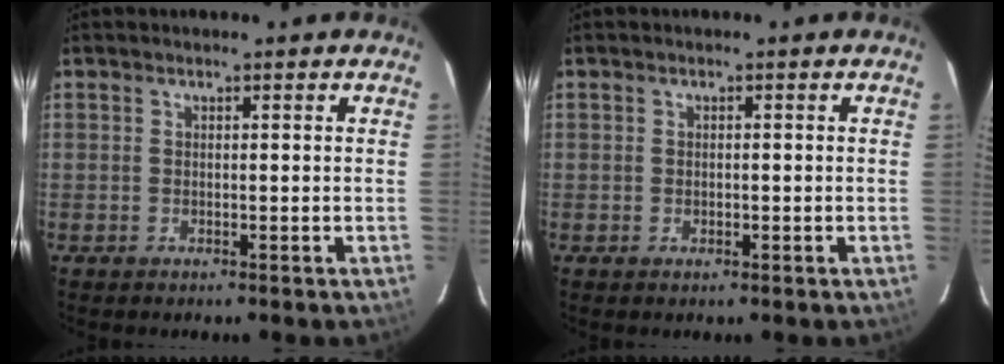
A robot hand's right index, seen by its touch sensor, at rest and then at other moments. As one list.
[{"total": 0.8, "force": [-0.2, 0.7, 0.3], "torque": [-0.001, -0.002, -0.004]}]